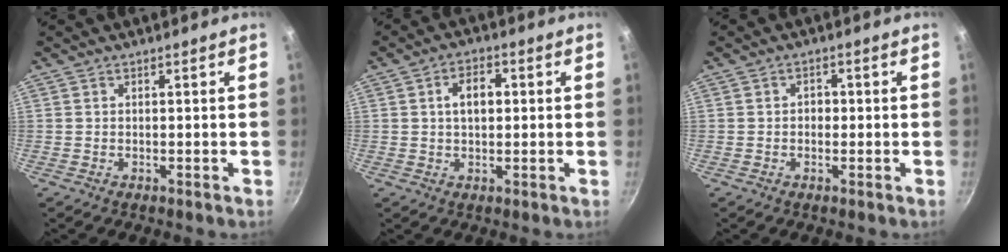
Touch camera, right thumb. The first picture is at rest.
{"total": 5.4, "force": [0.9, 3.3, 4.2], "torque": [-0.059, 0.009, 0.011]}
{"total": 1.8, "force": [-0.1, 1.5, 1.1], "torque": [-0.002, 0.006, -0.006]}